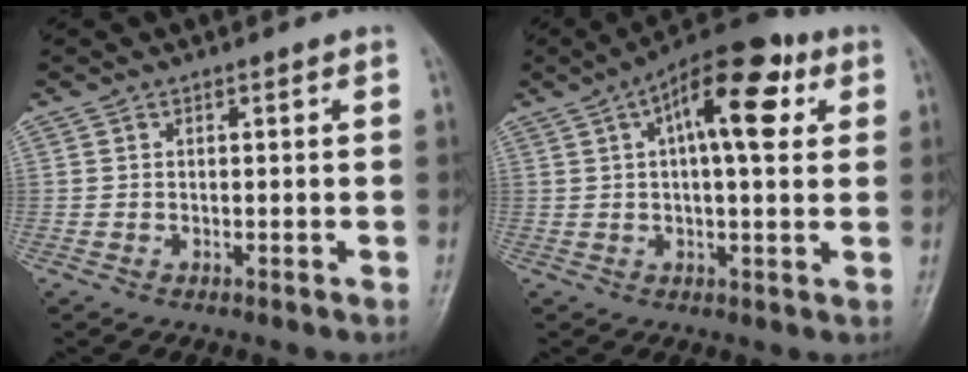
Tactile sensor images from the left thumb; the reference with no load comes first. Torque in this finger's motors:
{"motor_torque": [0.21, 0.88, 0.63, -0.02, 0.19]}